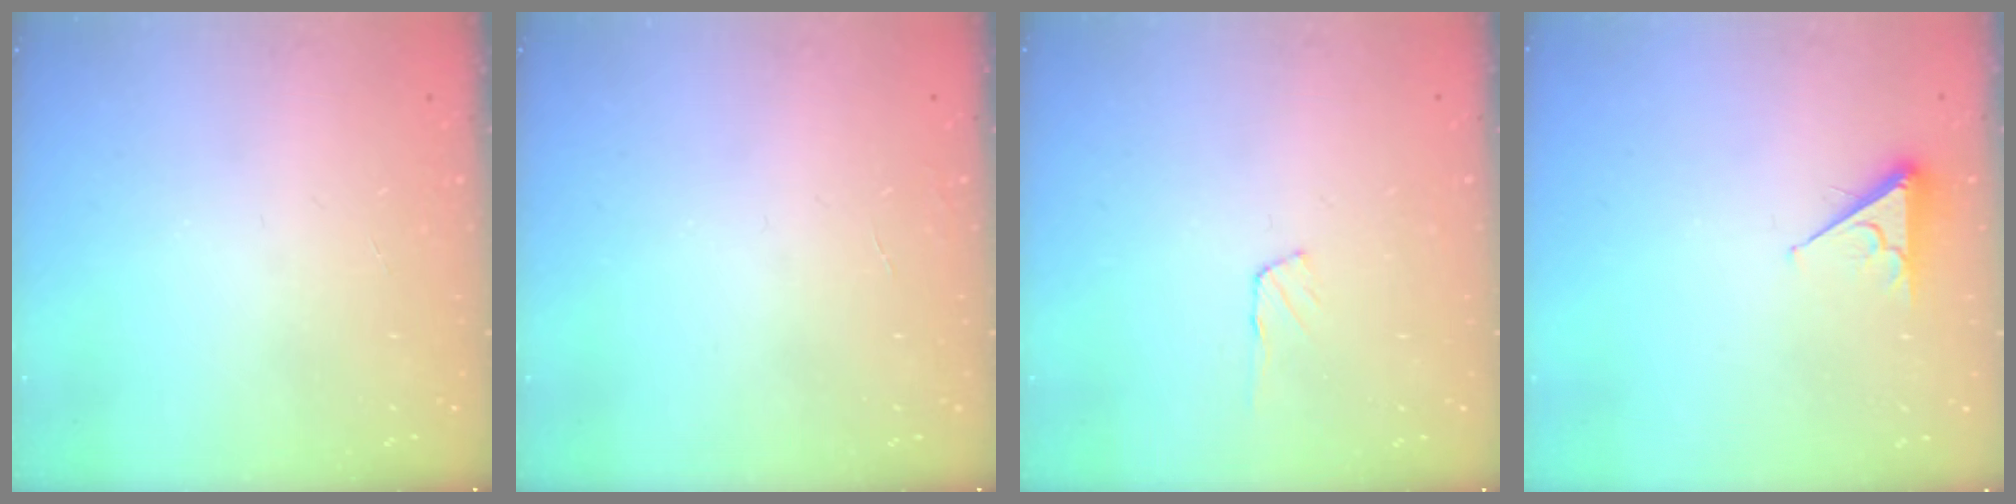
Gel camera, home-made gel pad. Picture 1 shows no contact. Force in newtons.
{"total": 0.0}
{"total": 3.6, "press": 3.6, "slide": 0.5}
{"total": 3.9, "press": 3.8, "slide": 0.6}